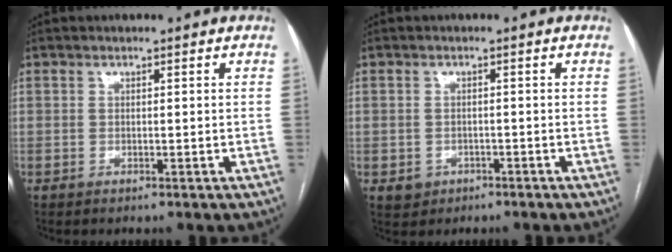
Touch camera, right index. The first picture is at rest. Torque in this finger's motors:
{"motor_torque": [0.10, 0.02, 0.00, -0.01]}